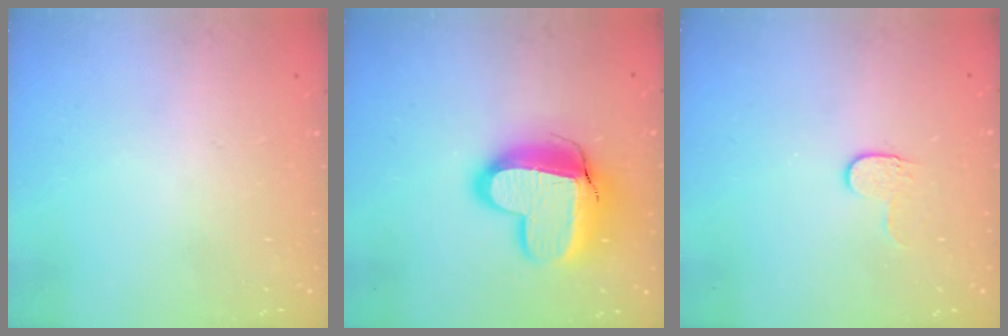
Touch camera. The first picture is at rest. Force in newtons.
{"total": 17.3, "press": 17.2, "slide": 1.3}
{"total": 3.9, "press": 3.9, "slide": 0.5}